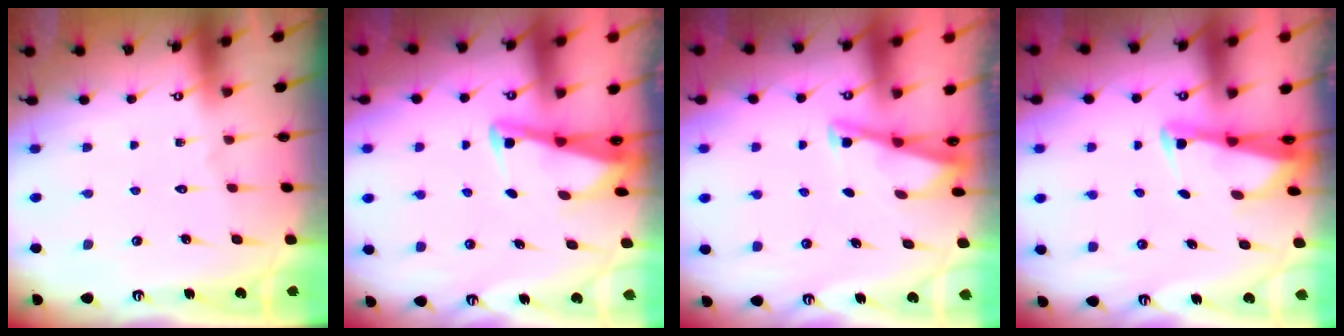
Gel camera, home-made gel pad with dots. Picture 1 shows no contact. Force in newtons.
{"total": 2.5, "press": 2.5, "slide": 0.2}
{"total": 2.8, "press": 2.8, "slide": 0.3}
{"total": 2.5, "press": 2.5, "slide": 0.5}